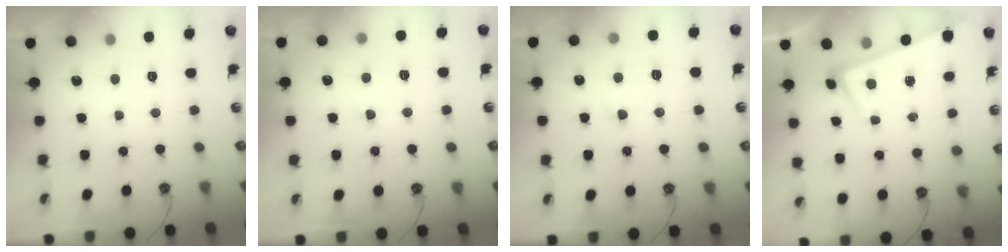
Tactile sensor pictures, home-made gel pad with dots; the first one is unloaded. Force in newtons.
{"total": 2.5, "press": 2.5, "slide": 0.4}
{"total": 0.9, "press": 0.4, "slide": 0.8}
{"total": 0.8, "press": 0.7, "slide": 0.5}